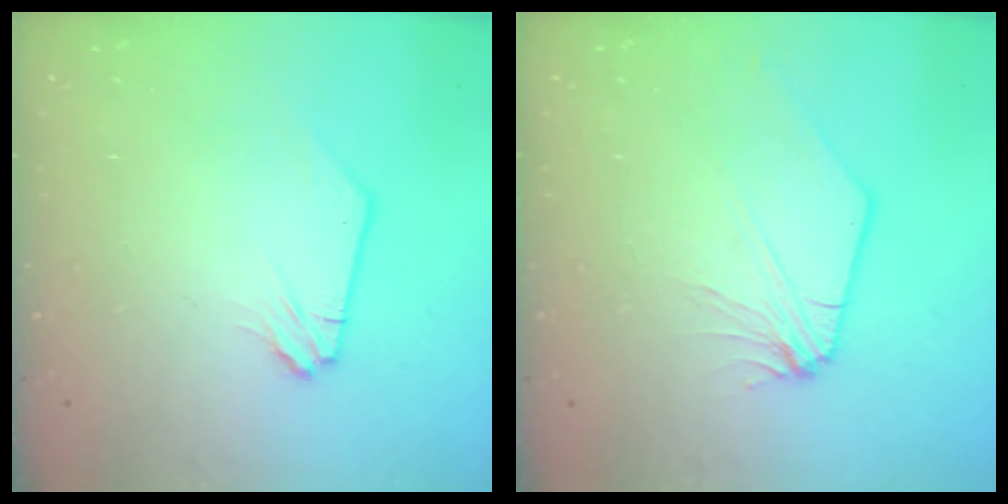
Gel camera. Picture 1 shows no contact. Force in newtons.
{"total": 0.0}